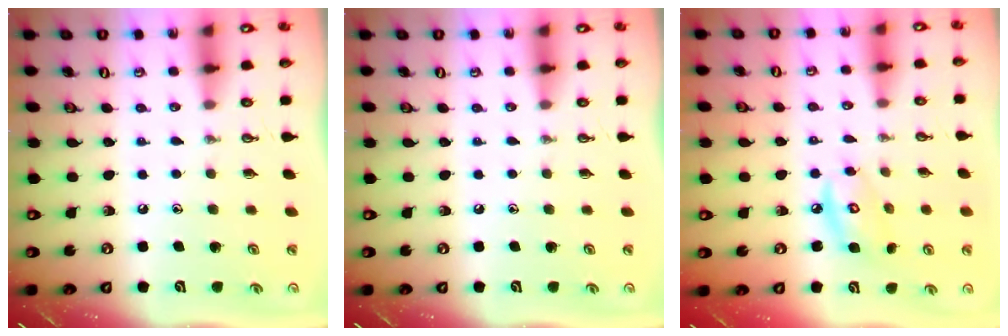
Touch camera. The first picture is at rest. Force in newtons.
{"total": 0.0}
{"total": 7.4, "press": 7.4, "slide": 0.3}